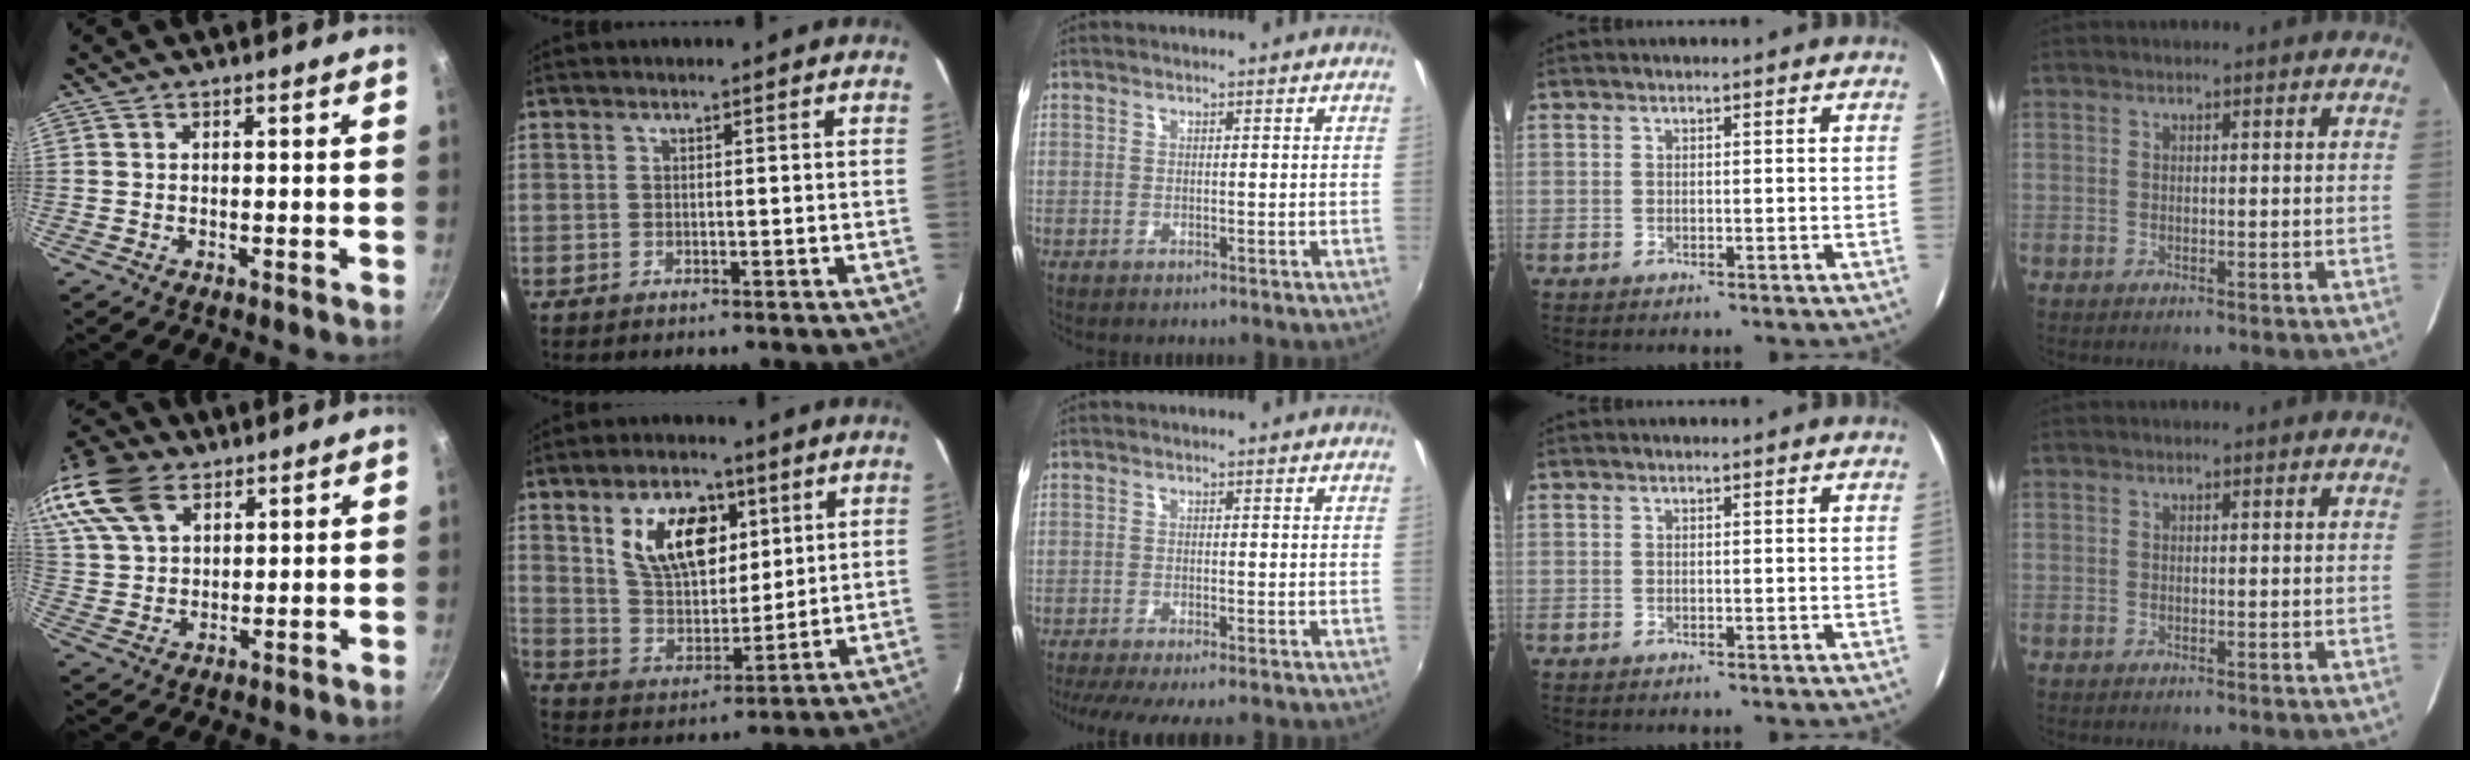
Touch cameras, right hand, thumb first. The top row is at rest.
{"thumb": {"total": 18.4, "force": [10.2, 11.3, 10.3], "torque": [-0.219, 0.011, 0.199]}, "index": {"total": 13.8, "force": [5.7, 8.0, 9.7], "torque": [-0.172, 0.016, 0.110]}, "middle": {"total": 8.3, "force": [-7.0, 0.6, 4.4], "torque": [-0.093, -0.031, -0.112]}}